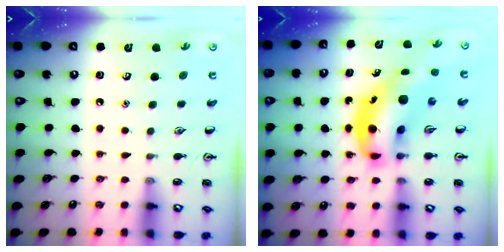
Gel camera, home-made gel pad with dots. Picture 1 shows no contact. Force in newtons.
{"total": 11.3, "press": 10.8, "slide": 3.3}